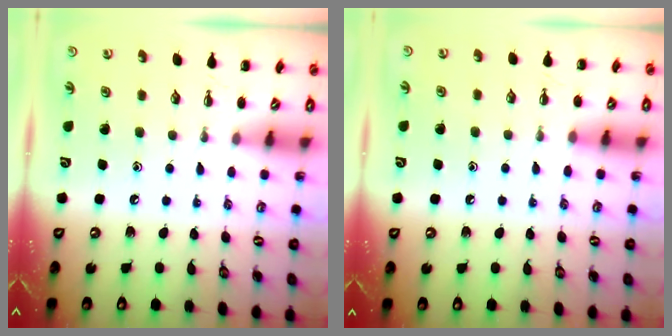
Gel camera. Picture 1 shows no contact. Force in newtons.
{"total": 6.9, "press": 6.6, "slide": 2.0}